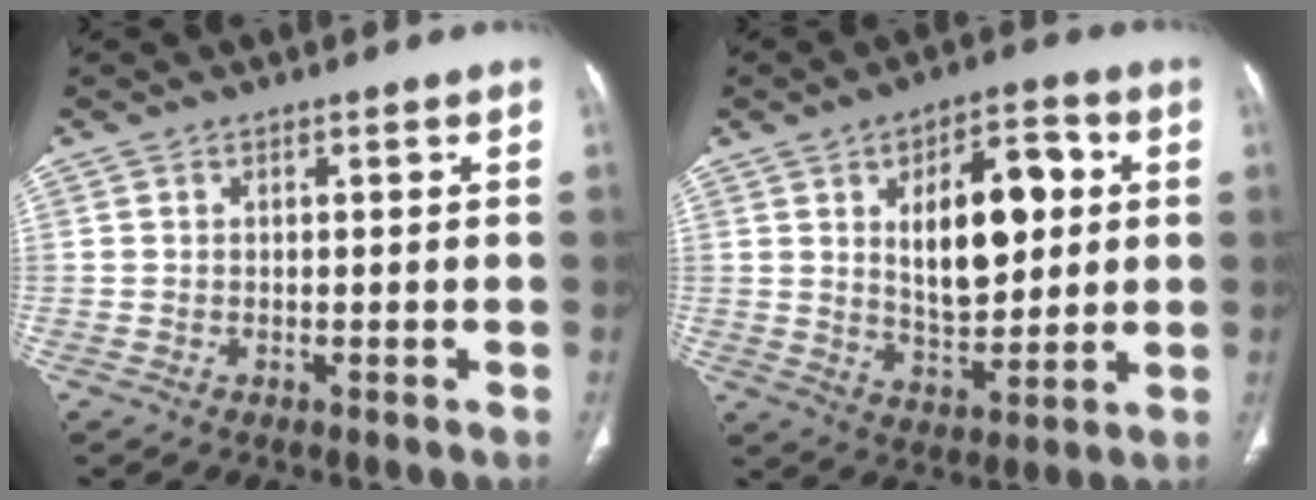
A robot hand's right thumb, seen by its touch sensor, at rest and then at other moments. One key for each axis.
{"total": 15.6, "fx": 3.4, "fy": 8.0, "fz": 12.9, "tx": -0.162, "ty": -0.002, "tz": 0.058}